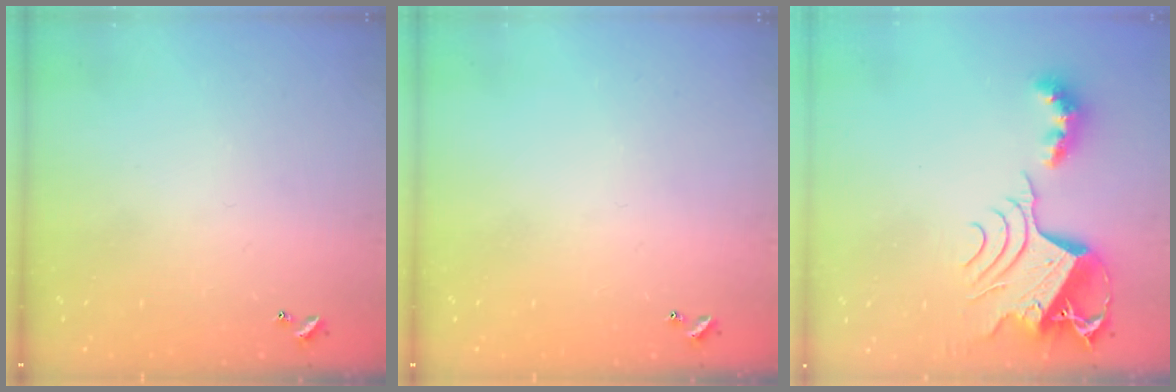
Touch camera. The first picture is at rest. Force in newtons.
{"total": 0.0}
{"total": 10.3, "press": 10.2, "slide": 1.3}